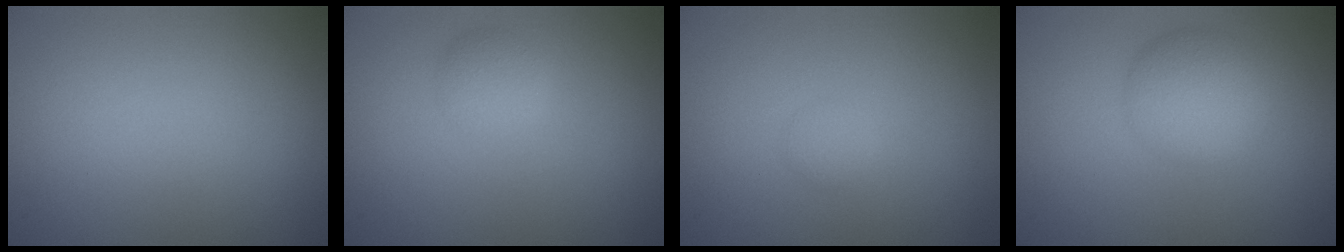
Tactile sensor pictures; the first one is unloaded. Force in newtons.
{"total": 1.7, "press": 1.7, "slide": 0.2}
{"total": 0.8, "press": 0.8, "slide": 0.1}
{"total": 4.2, "press": 4.2, "slide": 0.2}